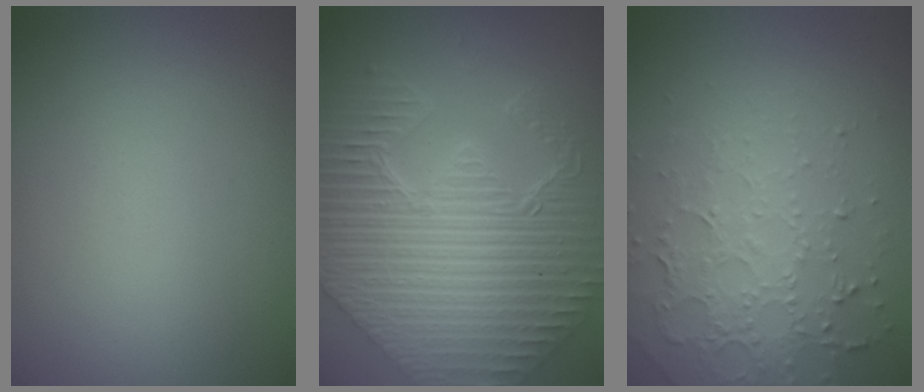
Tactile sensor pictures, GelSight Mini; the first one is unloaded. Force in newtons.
{"total": 9.5, "press": 7.4, "slide": 6.0}
{"total": 4.7, "press": 3.3, "slide": 3.3}